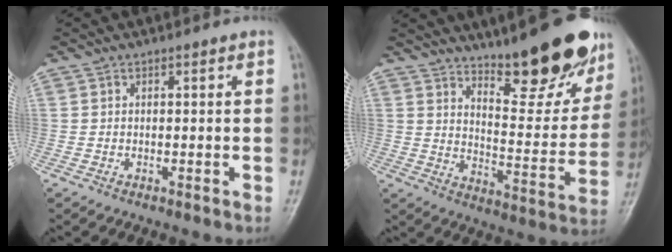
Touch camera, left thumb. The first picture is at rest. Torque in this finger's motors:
{"motor_torque": [0.41, 0.22, 1.29, -1.48, 0.06]}